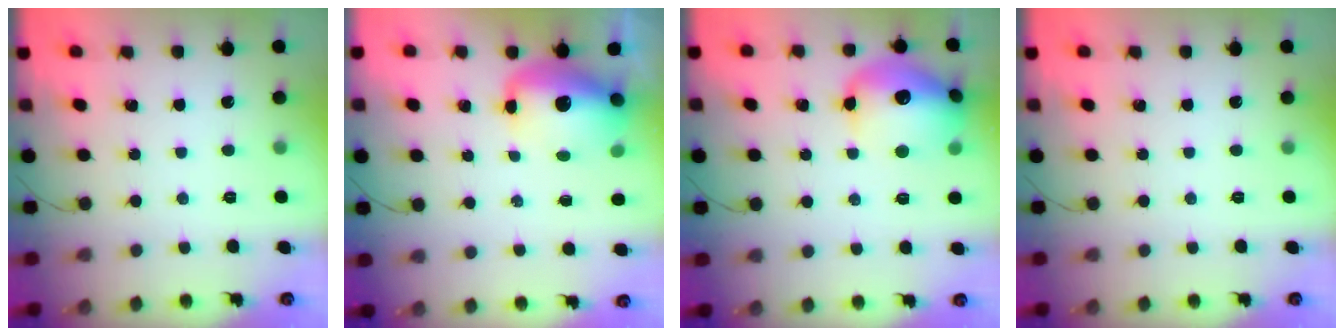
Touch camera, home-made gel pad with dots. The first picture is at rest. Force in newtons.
{"total": 11.9, "press": 11.5, "slide": 2.8}
{"total": 18.0, "press": 17.9, "slide": 1.8}
{"total": 0.0}